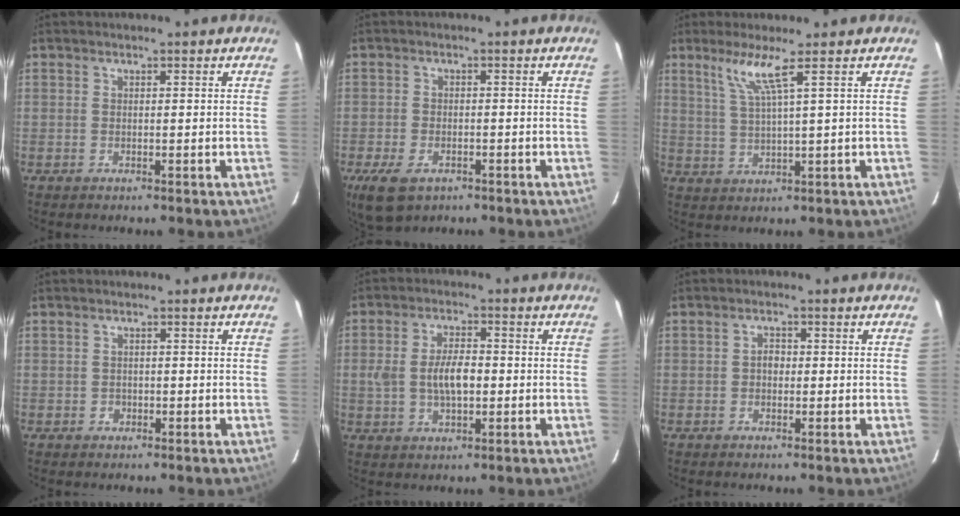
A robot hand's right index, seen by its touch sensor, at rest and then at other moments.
{"total": 7.3, "force": [-4.2, 4.2, 4.2], "torque": [-0.107, -0.022, -0.072]}
{"total": 5.1, "force": [3.0, -1.1, 4.0], "torque": [-0.076, -0.006, 0.063]}
{"total": 1.3, "force": [-0.5, 1.2, 0.1], "torque": [0.001, 0.003, -0.004]}
{"total": 7.0, "force": [-0.6, 3.6, 6.0], "torque": [-0.117, 0.006, -0.007]}
{"total": 1.6, "force": [-0.2, 1.4, 0.8], "torque": [-0.015, 0.006, -0.006]}